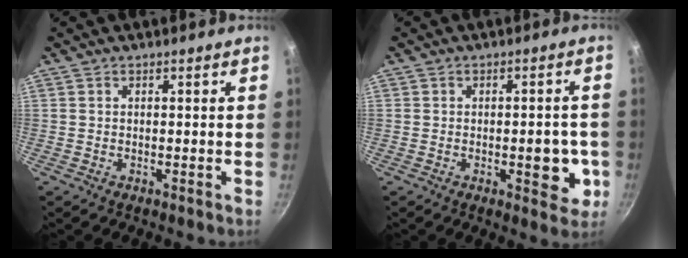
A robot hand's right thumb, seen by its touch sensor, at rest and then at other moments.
{"total": 7.4, "force": [-1.7, 3.6, 6.3], "torque": [-0.047, 0.007, -0.020]}